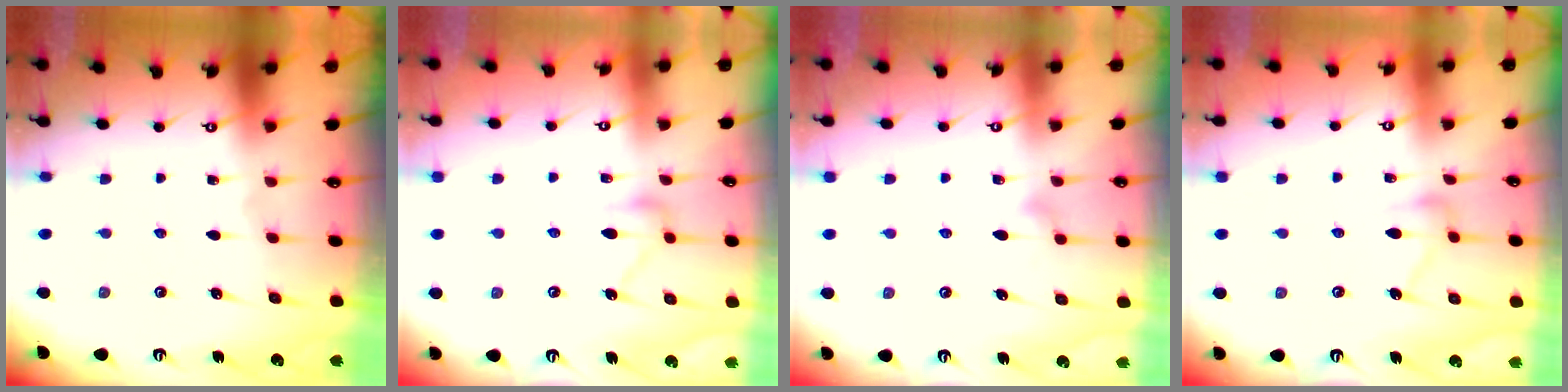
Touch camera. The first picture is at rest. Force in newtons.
{"total": 11.9, "press": 11.9, "slide": 0.4}
{"total": 8.7, "press": 8.7, "slide": 0.4}
{"total": 9.5, "press": 9.5, "slide": 0.4}